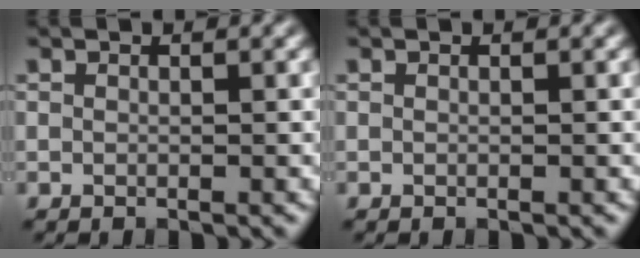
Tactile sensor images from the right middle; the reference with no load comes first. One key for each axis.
{"total": 0.0}